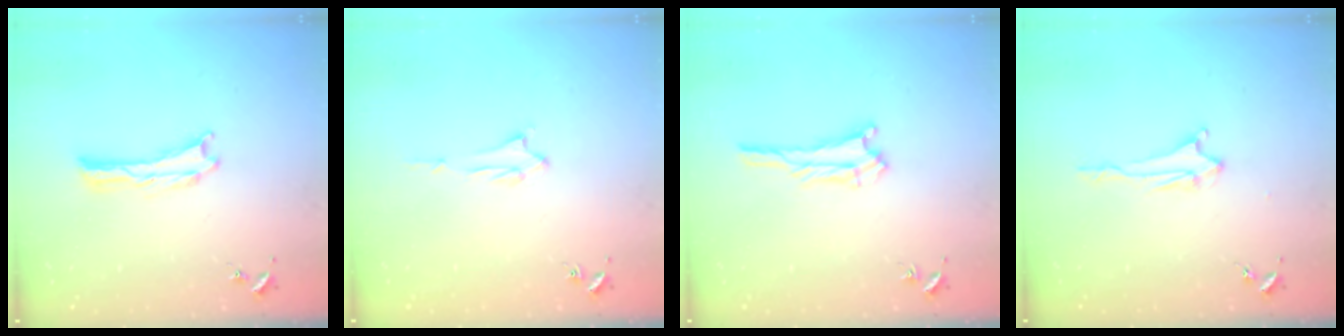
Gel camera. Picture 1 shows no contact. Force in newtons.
{"total": 1.4, "press": 1.4, "slide": 0.2}
{"total": 2.3, "press": 2.2, "slide": 0.2}
{"total": 2.0, "press": 2.0, "slide": 0.4}